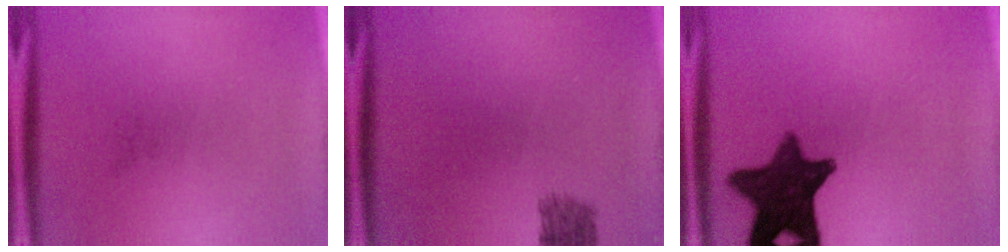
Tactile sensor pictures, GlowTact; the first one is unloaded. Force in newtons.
{"total": 2.5}
{"total": 12.8}